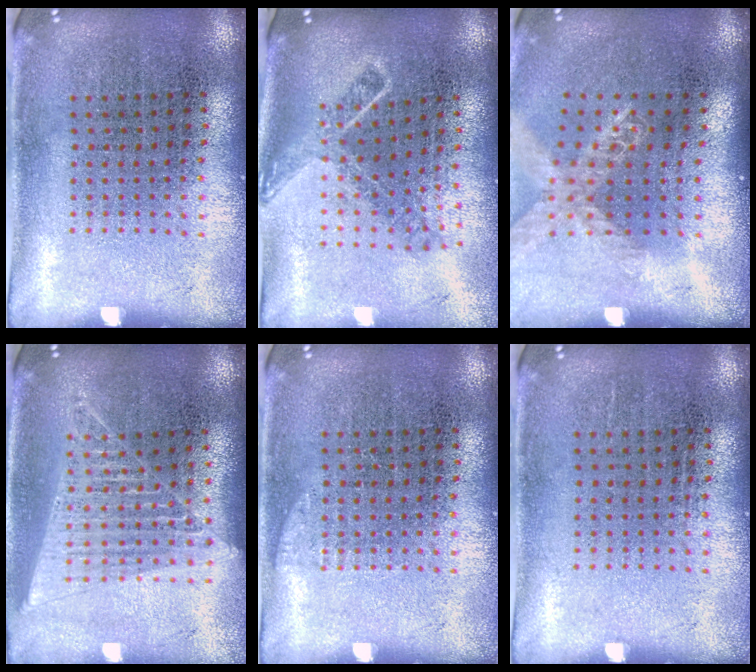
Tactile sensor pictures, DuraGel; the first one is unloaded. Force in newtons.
{"total": 1.7, "press": 1.3, "slide": 1.1}
{"total": 1.6, "press": 1.4, "slide": 0.8}
{"total": 1.5, "press": 1.4, "slide": 0.6}
{"total": 0.7, "press": 0.7, "slide": 0.2}
{"total": 0.0}